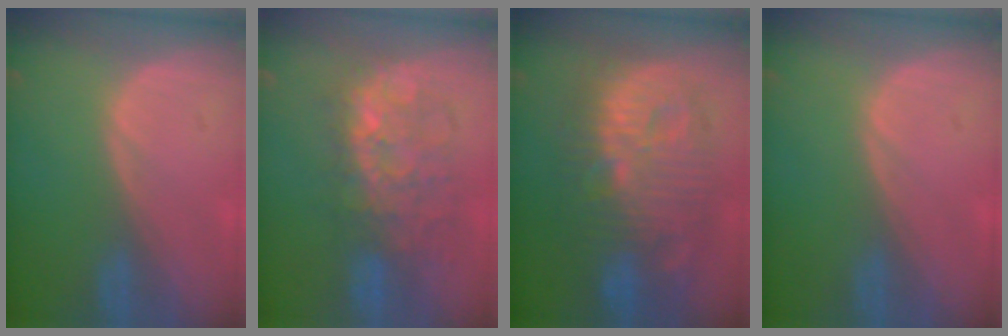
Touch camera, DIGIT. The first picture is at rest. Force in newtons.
{"total": 9.0, "press": 9.0, "slide": 0.9}
{"total": 13.5, "press": 13.4, "slide": 1.4}
{"total": 0.0}